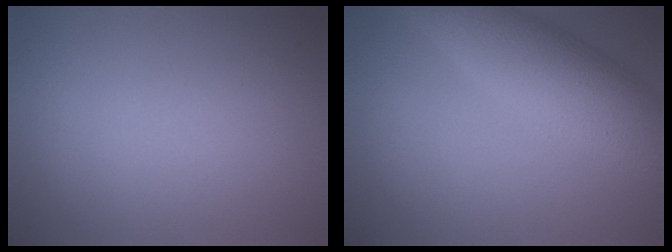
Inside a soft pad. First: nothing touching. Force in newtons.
{"total": 7.1, "press": 7.1, "slide": 0.3}